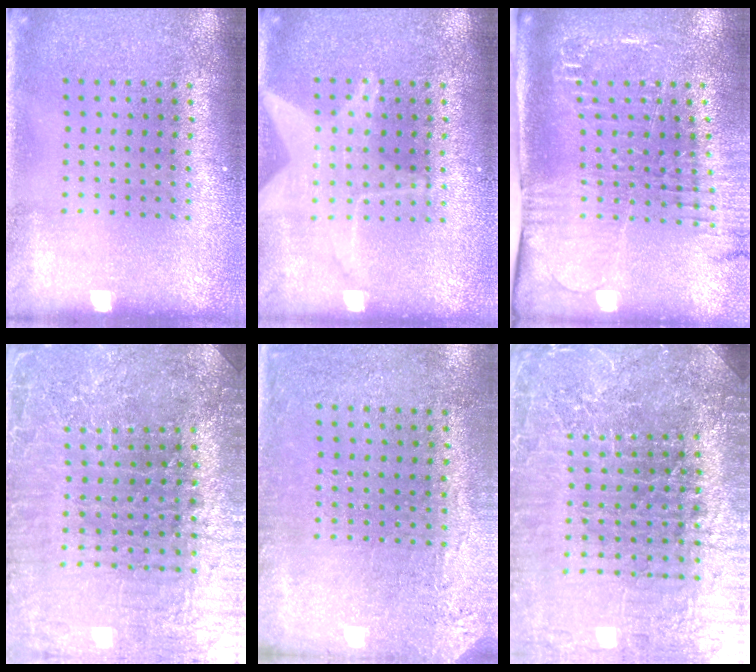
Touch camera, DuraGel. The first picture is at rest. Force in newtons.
{"total": 1.3, "press": 1.3, "slide": 0.1}
{"total": 2.1, "press": 1.9, "slide": 0.9}
{"total": 4.5, "press": 4.4, "slide": 1.1}
{"total": 2.8, "press": 2.4, "slide": 1.6}
{"total": 6.6, "press": 5.9, "slide": 2.8}